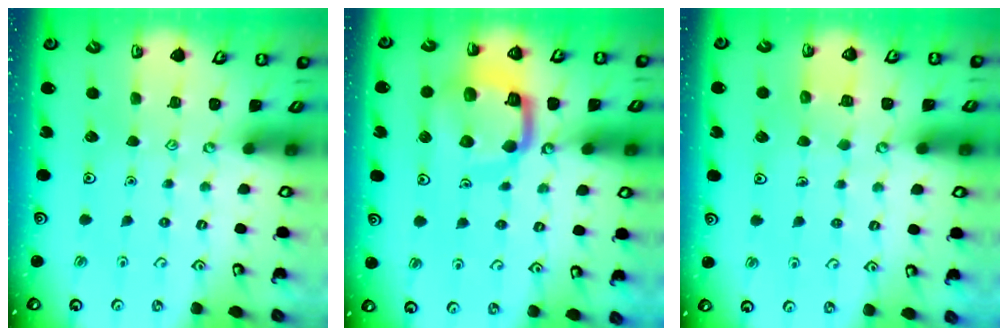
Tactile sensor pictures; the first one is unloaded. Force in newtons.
{"total": 11.5, "press": 11.4, "slide": 1.4}
{"total": 3.8, "press": 3.8, "slide": 0.4}